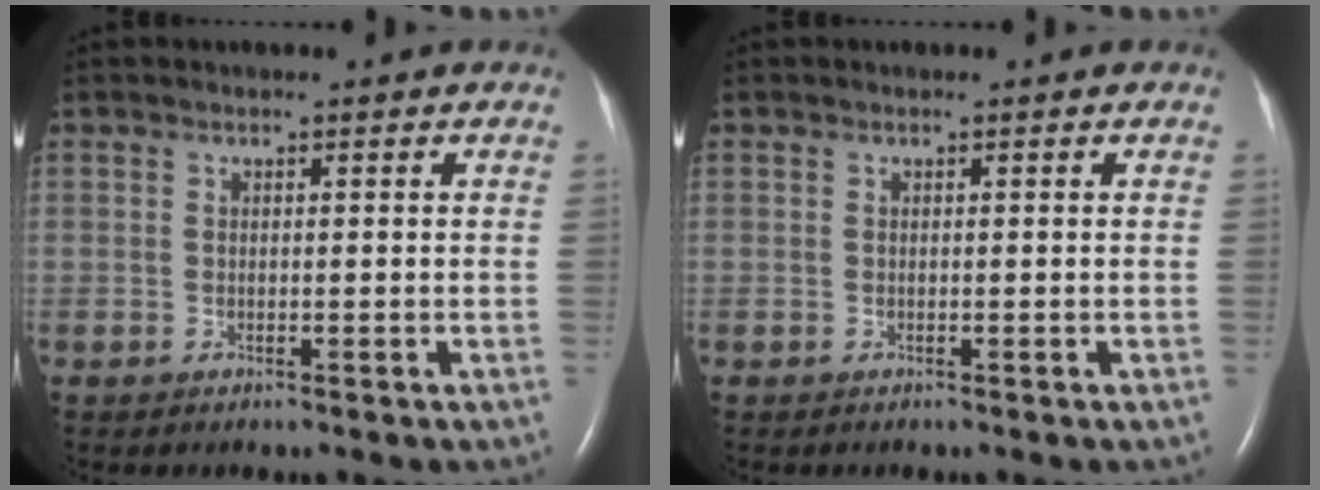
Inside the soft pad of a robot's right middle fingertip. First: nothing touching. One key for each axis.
{"total": 0.0}